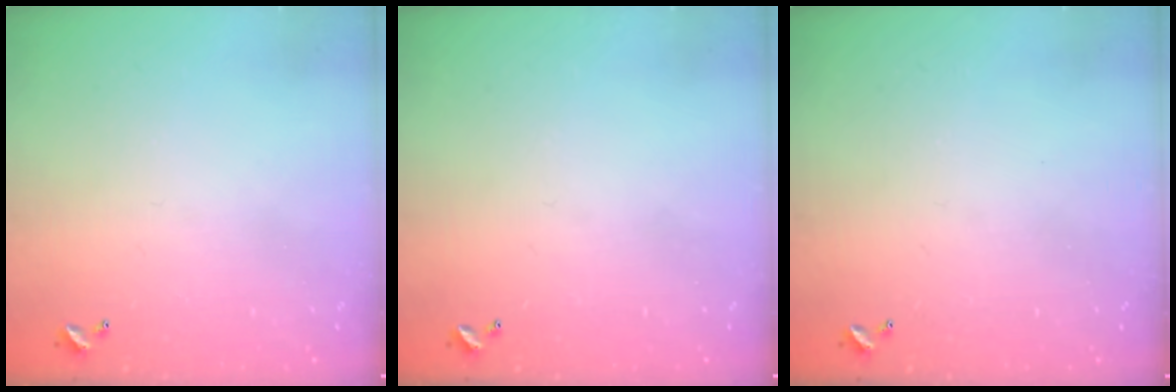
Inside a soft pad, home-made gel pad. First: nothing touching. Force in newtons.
{"total": 0.0}
{"total": 0.0}